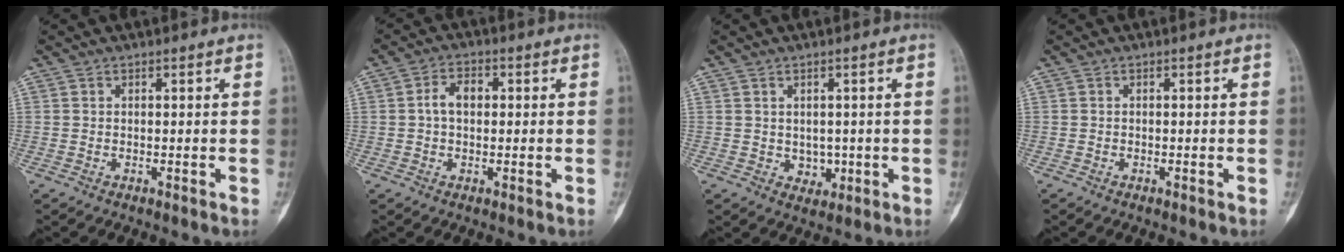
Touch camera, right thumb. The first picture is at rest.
{"total": 4.3, "force": [0.3, 2.8, 3.3], "torque": [-0.055, 0.015, 0.000]}
{"total": 3.0, "force": [-0.1, 2.5, 1.6], "torque": [-0.005, 0.000, 0.006]}
{"total": 0.0}